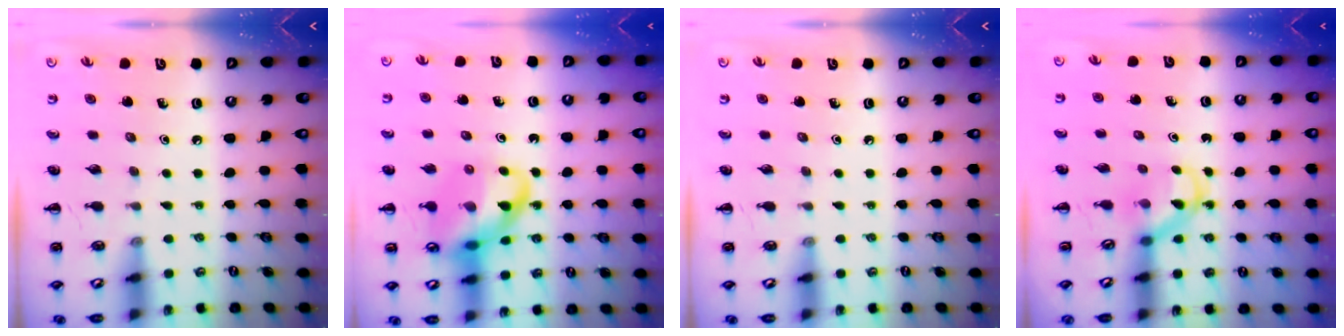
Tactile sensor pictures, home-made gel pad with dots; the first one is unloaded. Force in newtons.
{"total": 14.7, "press": 14.6, "slide": 1.9}
{"total": 0.0}
{"total": 4.0, "press": 3.9, "slide": 0.8}